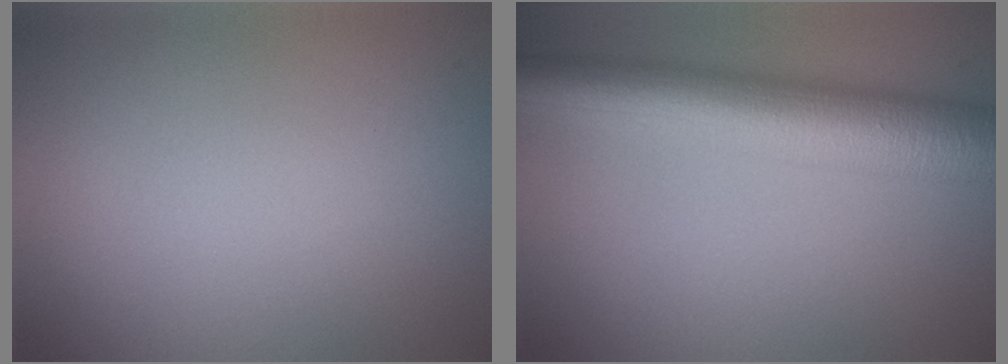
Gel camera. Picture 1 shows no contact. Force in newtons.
{"total": 9.5, "press": 9.5, "slide": 0.2}